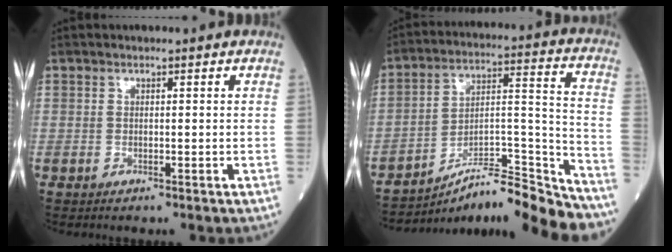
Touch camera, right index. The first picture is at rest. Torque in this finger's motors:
{"motor_torque": [-0.21, -0.33, 0.08, -0.01]}